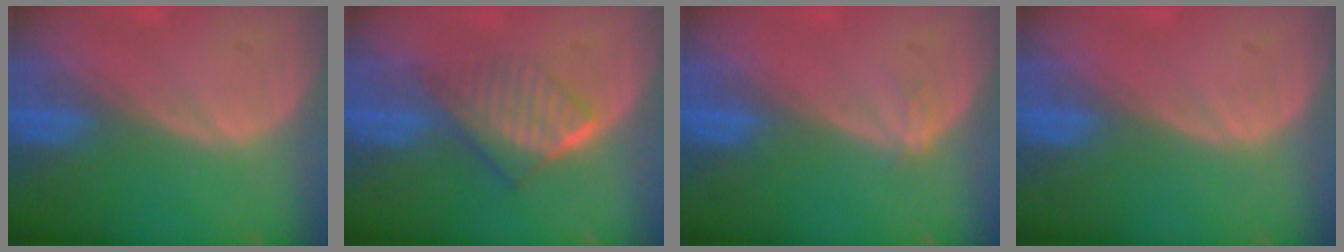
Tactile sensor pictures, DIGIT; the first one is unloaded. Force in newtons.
{"total": 6.4, "press": 5.6, "slide": 3.2}
{"total": 1.2, "press": 0.8, "slide": 0.8}
{"total": 0.5, "press": 0.1, "slide": 0.5}